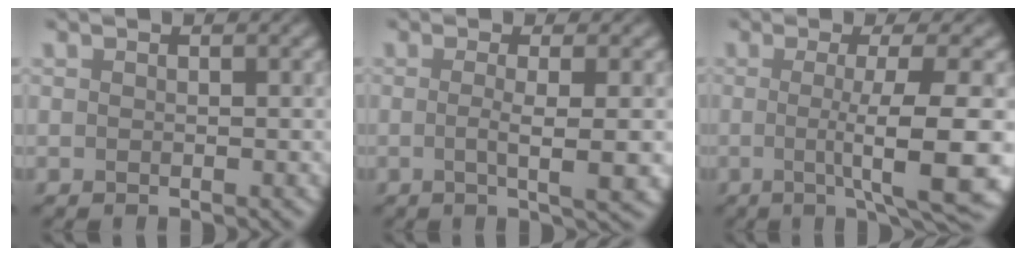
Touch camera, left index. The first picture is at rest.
{"total": 3.7, "force": [-0.4, 0.9, 3.6], "torque": [-0.050, 0.000, -0.005]}
{"total": 8.7, "force": [-1.3, 1.7, 8.4], "torque": [-0.111, -0.006, -0.016]}